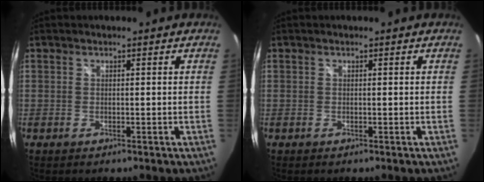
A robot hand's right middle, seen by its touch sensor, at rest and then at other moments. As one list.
[{"total": 0.0}]